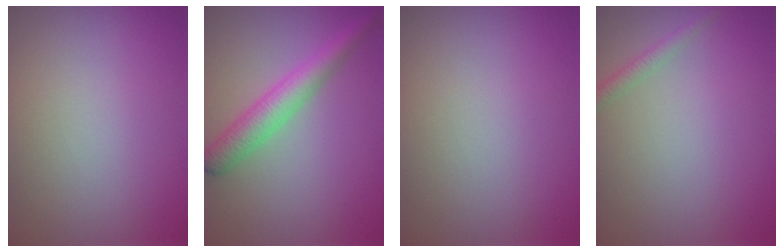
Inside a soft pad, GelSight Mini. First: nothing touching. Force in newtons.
{"total": 3.7, "press": 3.7, "slide": 0.1}
{"total": 0.0}
{"total": 1.4, "press": 1.4, "slide": 0.0}